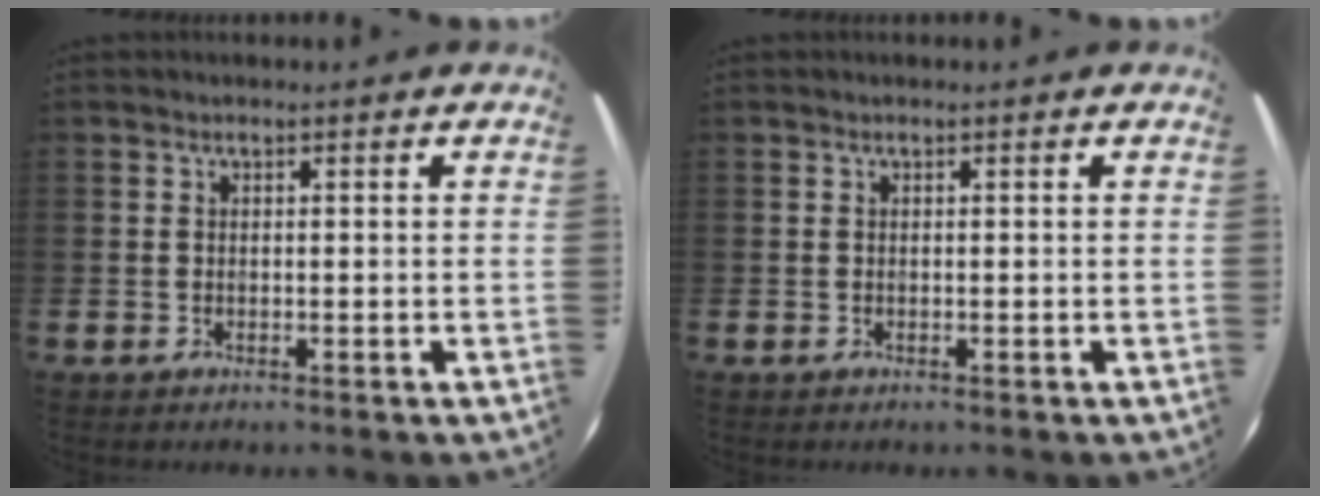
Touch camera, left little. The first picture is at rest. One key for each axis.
{"total": 0.0}